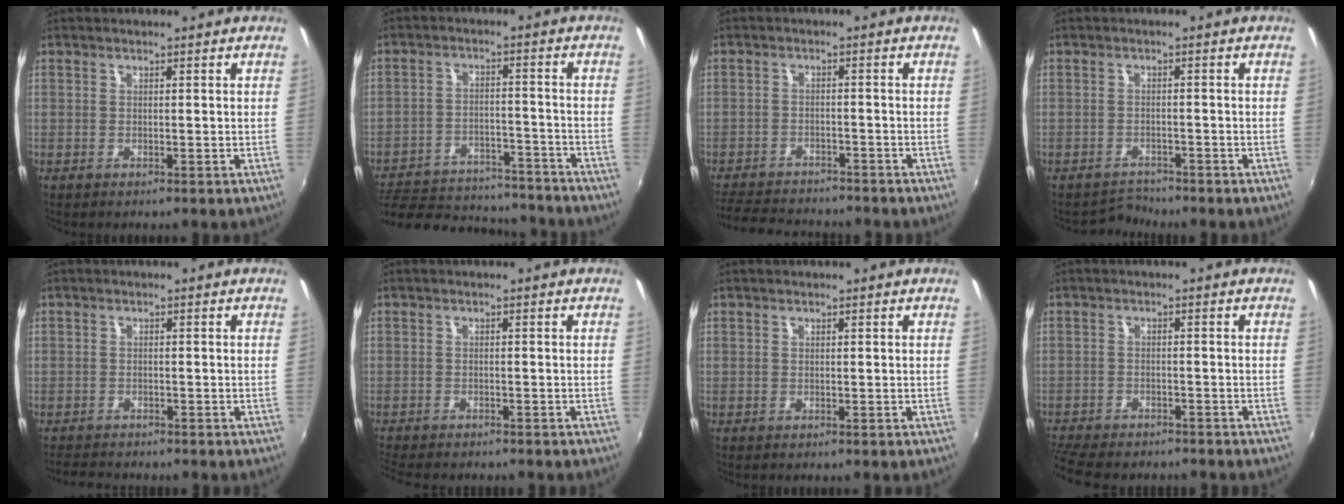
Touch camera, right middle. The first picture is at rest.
{"total": 21.8, "force": [-18.6, 8.0, 8.1], "torque": [-0.176, 0.009, -0.246]}
{"total": 10.7, "force": [-9.6, 3.7, 3.2], "torque": [-0.094, 0.008, -0.149]}
{"total": 2.6, "force": [-2.5, 0.5, -0.7], "torque": [0.007, 0.007, -0.044]}
{"total": 3.7, "force": [-3.4, 1.3, 0.6], "torque": [-0.027, -0.001, -0.061]}
{"total": 7.1, "force": [-6.4, 1.5, 2.5], "torque": [-0.070, -0.021, -0.105]}
{"total": 0.0}
{"total": 11.5, "force": [-10.1, 3.4, 4.5], "torque": [-0.120, -0.022, -0.162]}